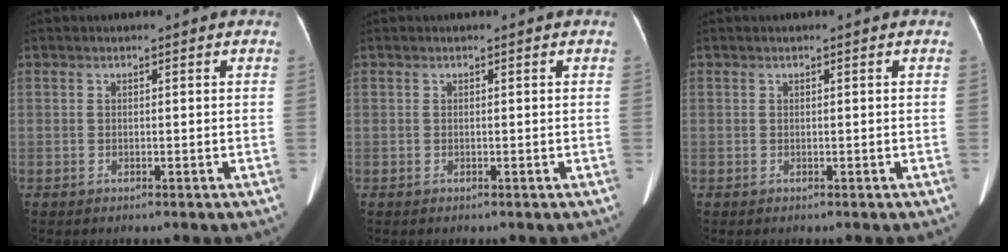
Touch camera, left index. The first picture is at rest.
{"total": 0.0}
{"total": 0.0}